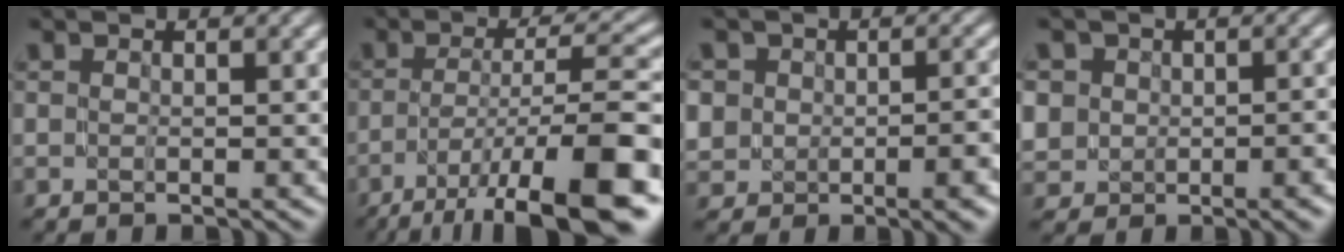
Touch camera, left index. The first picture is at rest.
{"total": 14.1, "force": [-7.9, 3.6, 11.1], "torque": [-0.188, -0.003, -0.127]}
{"total": 5.7, "force": [-0.9, 4.6, 3.2], "torque": [-0.030, 0.013, -0.023]}
{"total": 5.7, "force": [-0.2, 5.0, 2.7], "torque": [-0.043, 0.020, -0.016]}